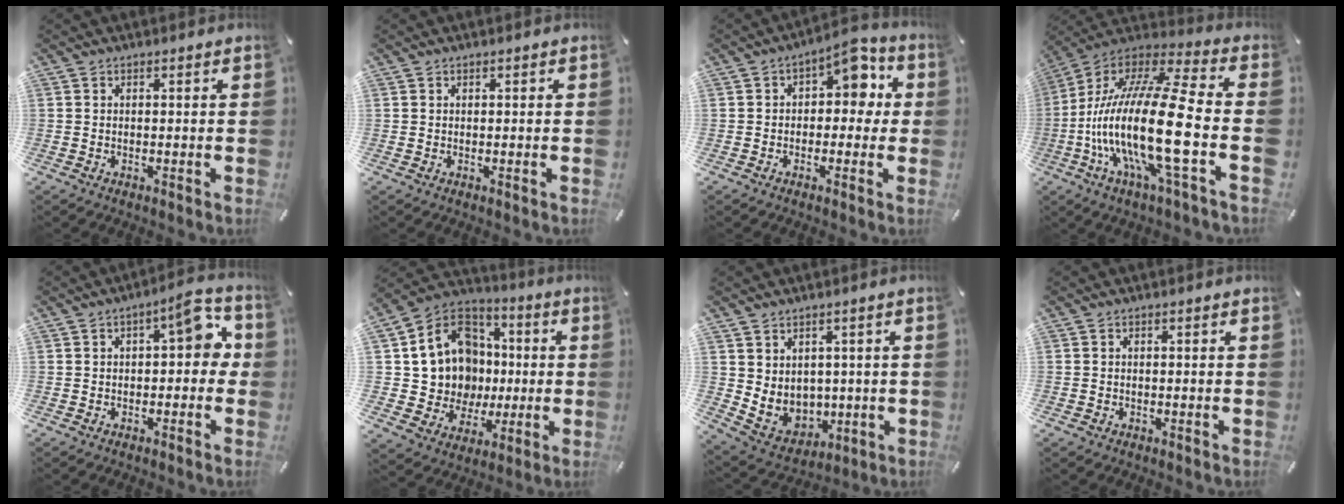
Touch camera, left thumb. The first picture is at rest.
{"total": 0.5, "force": [0.0, 0.5, 0.0], "torque": [0.000, 0.005, -0.002]}
{"total": 7.7, "force": [3.0, 4.7, 5.3], "torque": [-0.064, -0.022, 0.042]}
{"total": 24.6, "force": [-5.4, 5.8, 23.3], "torque": [-0.504, -0.004, -0.102]}
{"total": 8.1, "force": [2.2, 3.7, 6.9], "torque": [-0.094, -0.007, 0.029]}
{"total": 15.9, "force": [1.8, 14.8, 5.5], "torque": [-0.110, -0.026, 0.057]}
{"total": 6.8, "force": [3.2, 6.0, 0.6], "torque": [-0.022, -0.036, 0.073]}
{"total": 0.6, "force": [-0.4, 0.4, -0.1], "torque": [0.002, 0.003, -0.010]}